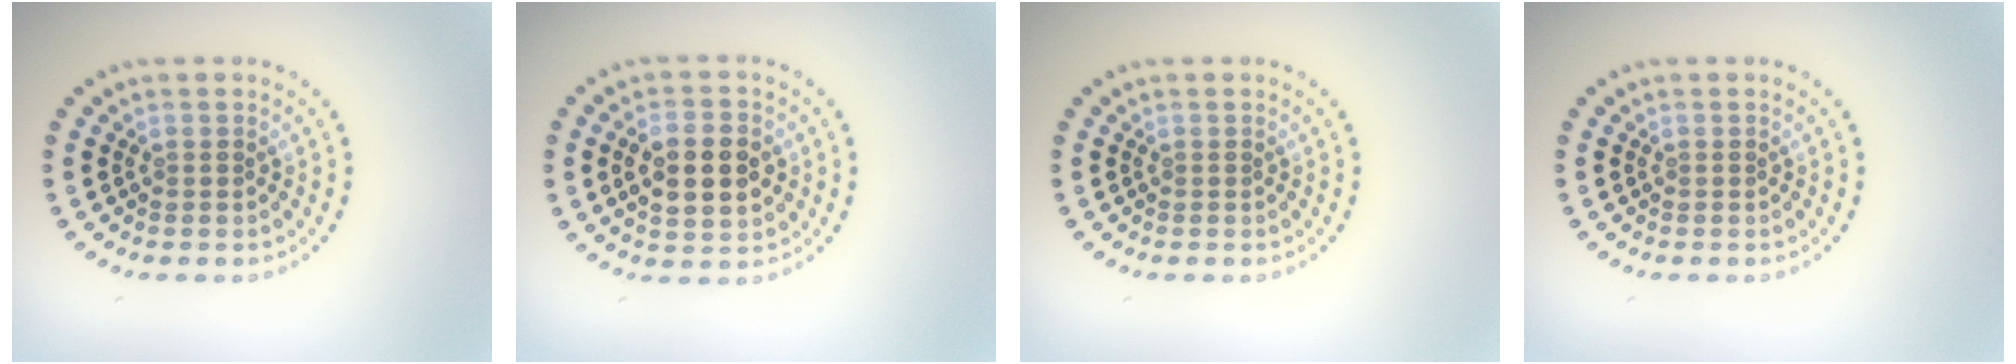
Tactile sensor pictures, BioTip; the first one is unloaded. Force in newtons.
{"total": 5.3, "press": 5.3, "slide": 0.4}
{"total": 0.0}
{"total": 0.0}